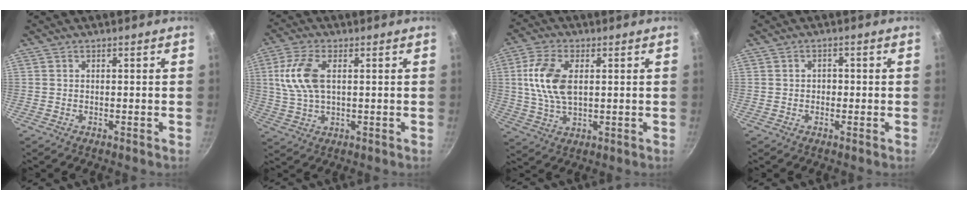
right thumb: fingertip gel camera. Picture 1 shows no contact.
{"total": 9.6, "force": [1.9, 5.0, 8.0], "torque": [-0.166, 0.008, 0.035]}
{"total": 10.6, "force": [1.8, 5.9, 8.7], "torque": [-0.168, 0.004, 0.033]}
{"total": 1.7, "force": [-0.2, 1.4, 0.9], "torque": [-0.008, 0.005, -0.005]}